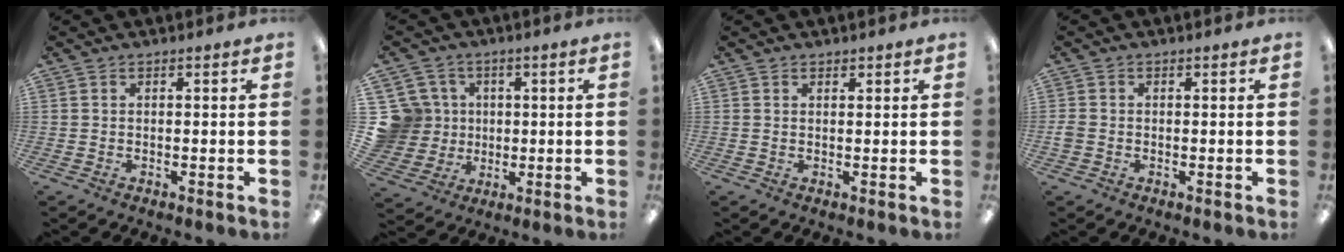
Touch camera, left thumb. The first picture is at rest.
{"total": 12.2, "force": [2.2, 11.7, 3.1], "torque": [-0.100, 0.002, 0.050]}
{"total": 1.0, "force": [0.9, 0.5, 0.1], "torque": [-0.003, 0.000, 0.017]}
{"total": 1.7, "force": [-0.4, 1.5, 0.8], "torque": [-0.011, 0.004, -0.008]}